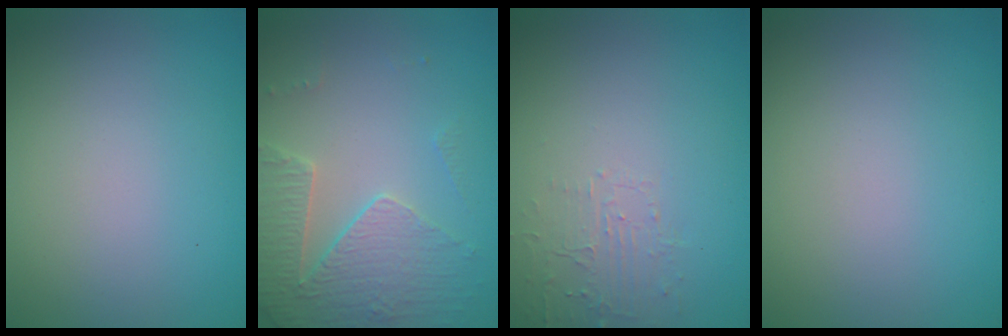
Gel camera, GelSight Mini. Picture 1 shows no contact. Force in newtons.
{"total": 3.7, "press": 3.6, "slide": 0.8}
{"total": 1.5, "press": 0.1, "slide": 1.5}
{"total": 0.0}